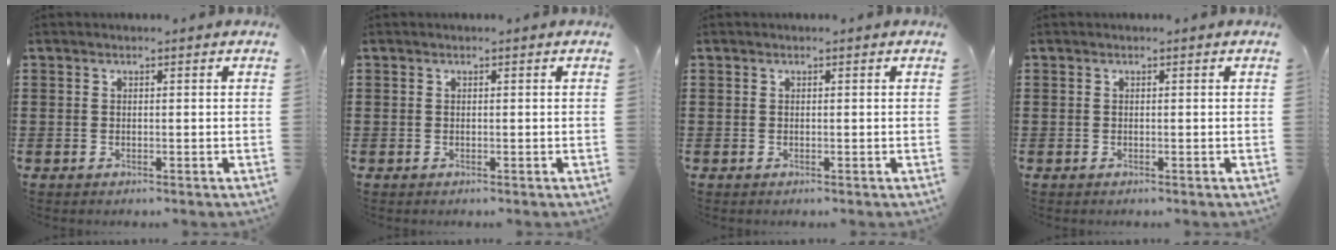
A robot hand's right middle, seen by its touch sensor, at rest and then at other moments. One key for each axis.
{"total": 0.0}
{"total": 0.0}
{"total": 0.0}